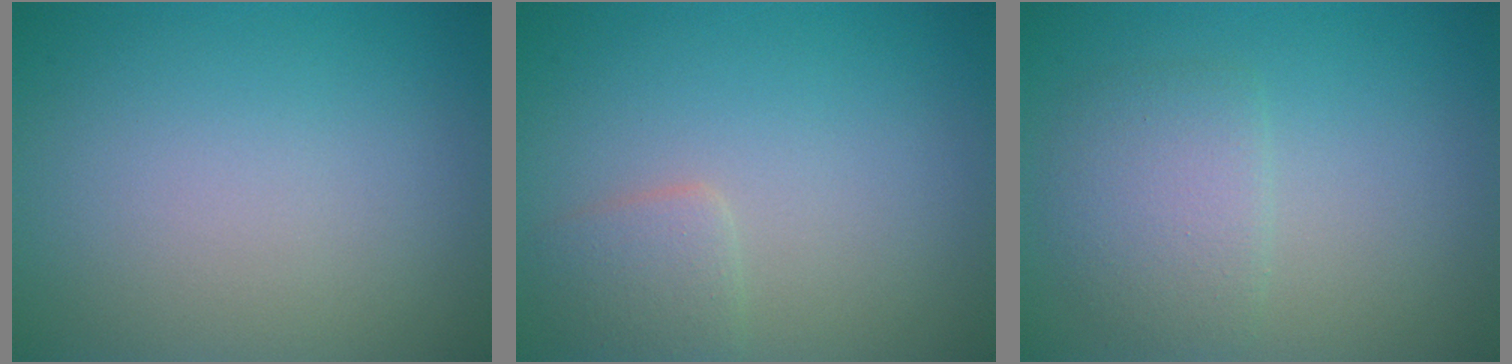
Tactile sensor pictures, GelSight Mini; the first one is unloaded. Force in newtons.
{"total": 1.9, "press": 1.9, "slide": 0.1}
{"total": 2.9, "press": 2.9, "slide": 0.1}